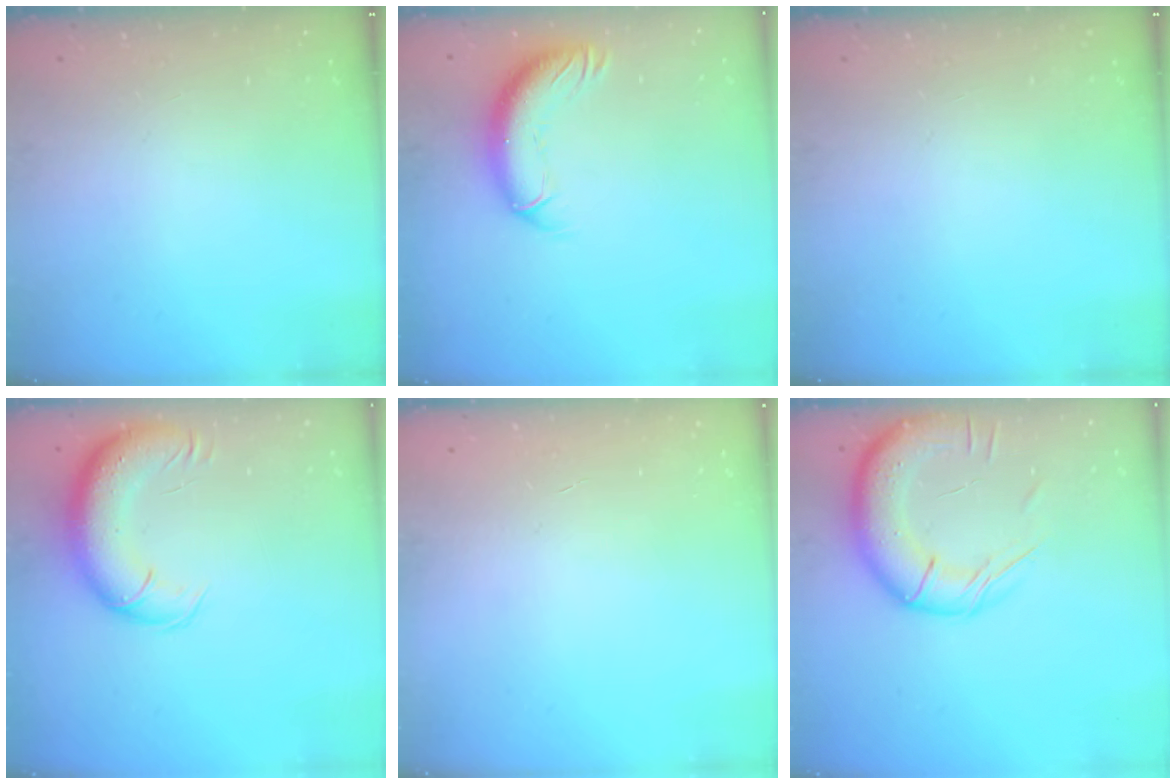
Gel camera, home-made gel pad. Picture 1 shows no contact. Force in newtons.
{"total": 11.7, "press": 11.4, "slide": 2.8}
{"total": 0.0}
{"total": 13.8, "press": 13.2, "slide": 4.1}
{"total": 0.6, "press": 0.6, "slide": 0.2}
{"total": 15.7, "press": 15.3, "slide": 3.2}